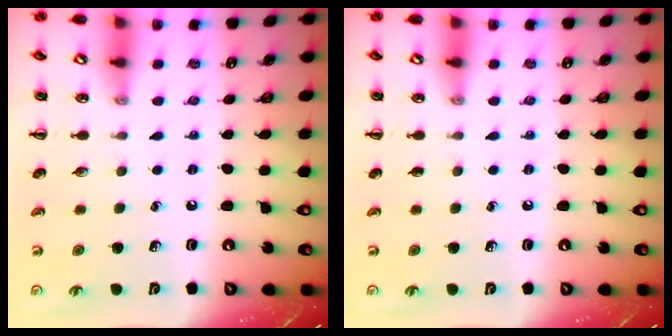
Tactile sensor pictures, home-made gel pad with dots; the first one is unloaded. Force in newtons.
{"total": 0.0}